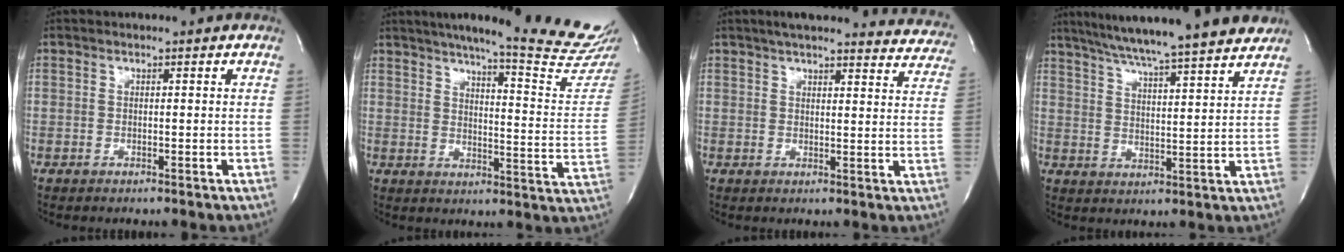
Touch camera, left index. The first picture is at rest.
{"total": 24.0, "force": [21.1, -0.1, 11.5], "torque": [-0.167, -0.094, 0.254]}
{"total": 18.8, "force": [17.5, 3.1, 6.1], "torque": [-0.071, -0.024, 0.195]}
{"total": 19.0, "force": [16.7, -0.2, 9.0], "torque": [-0.149, 0.001, 0.233]}